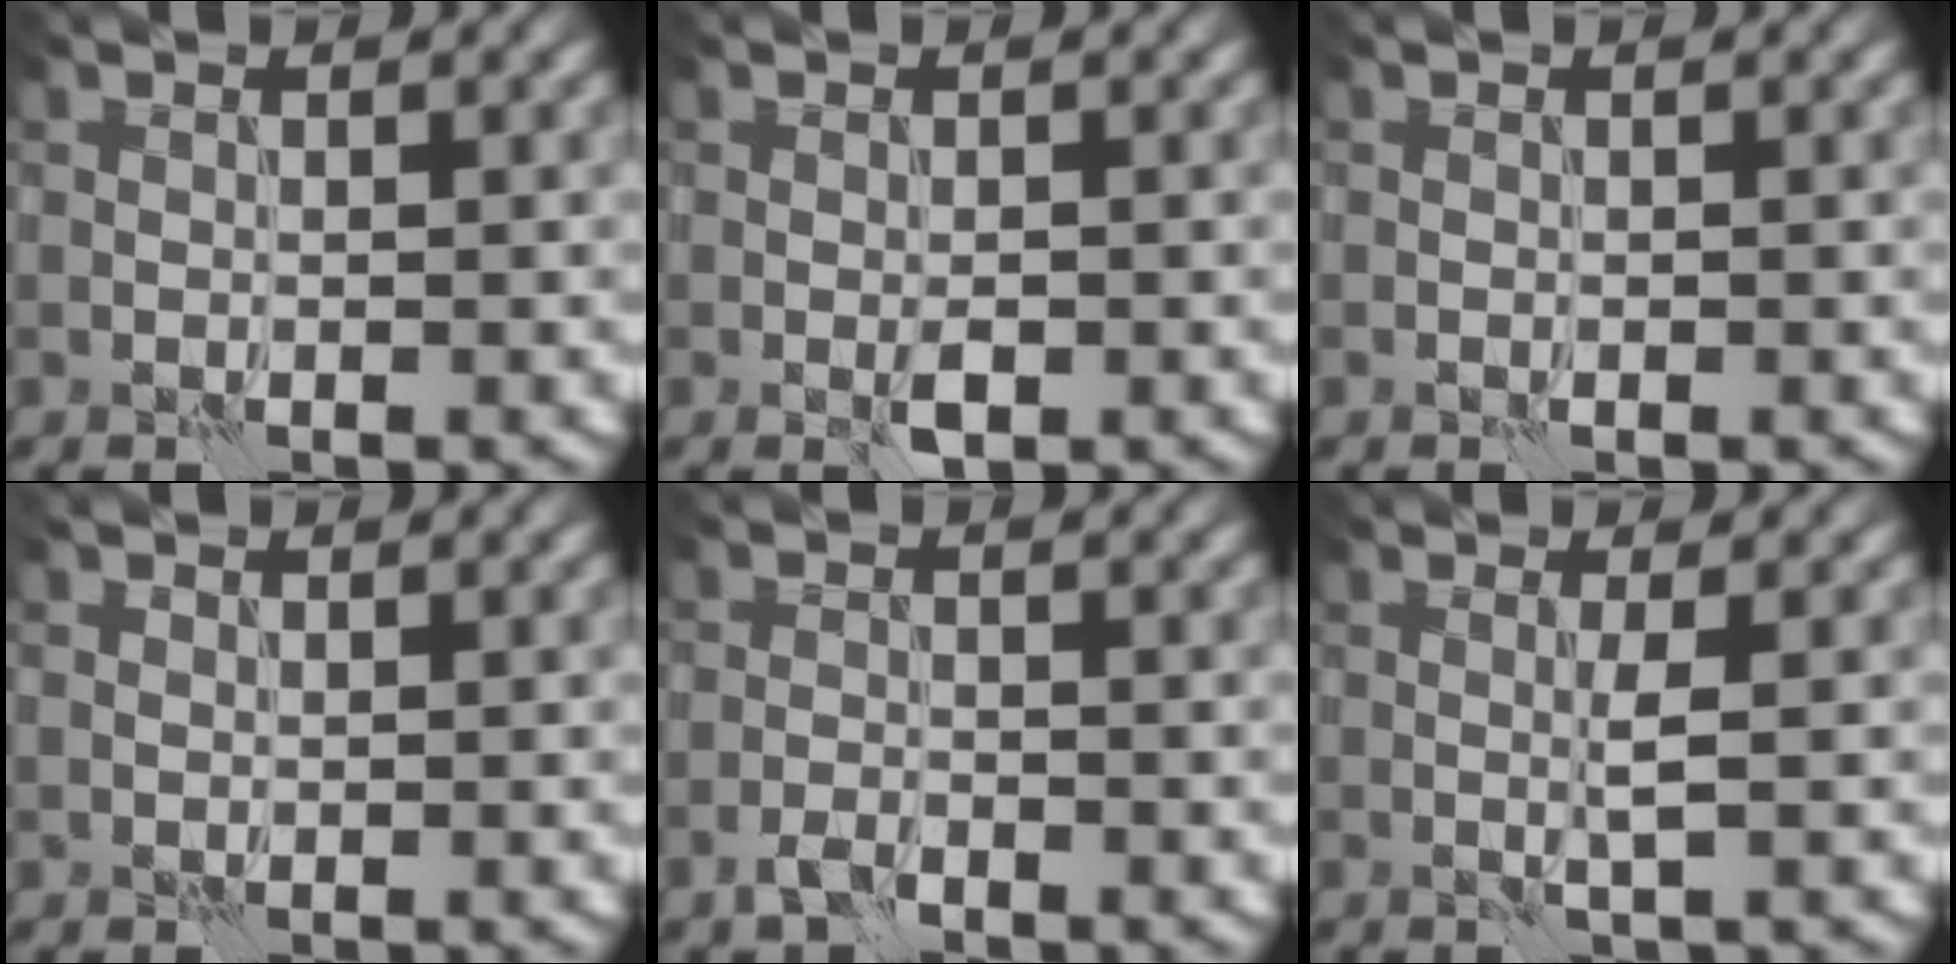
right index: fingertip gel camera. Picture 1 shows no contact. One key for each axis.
{"total": 1.3, "fx": -0.4, "fy": 0.5, "fz": 1.1, "tx": -0.020, "ty": 0.000, "tz": -0.008}
{"total": 0.0}
{"total": 0.8, "fx": 0.0, "fy": 0.7, "fz": 0.4, "tx": -0.004, "ty": 0.000, "tz": 0.000}
{"total": 1.4, "fx": -1.1, "fy": 0.5, "fz": 0.7, "tx": -0.015, "ty": 0.005, "tz": -0.026}
{"total": 1.2, "fx": 0.1, "fy": -0.2, "fz": 1.2, "tx": -0.029, "ty": 0.001, "tz": -0.001}